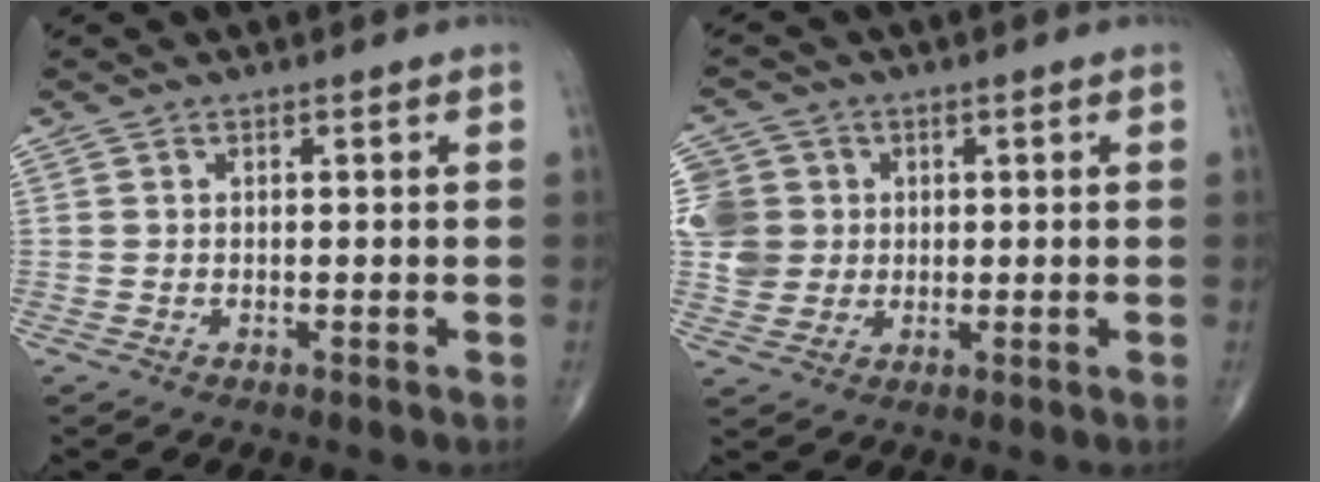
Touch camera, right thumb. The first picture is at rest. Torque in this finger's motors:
{"motor_torque": [0.02, 0.03, 0.21, 0.16, 0.00]}